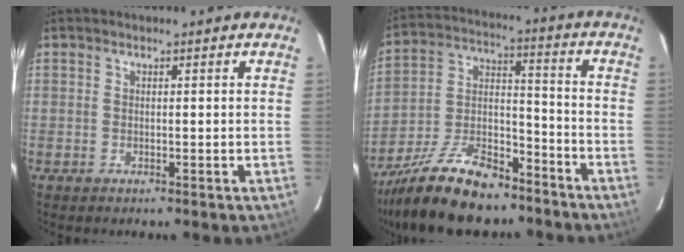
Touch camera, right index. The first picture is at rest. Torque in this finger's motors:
{"motor_torque": [1.00, -1.14, 0.21, -0.01]}